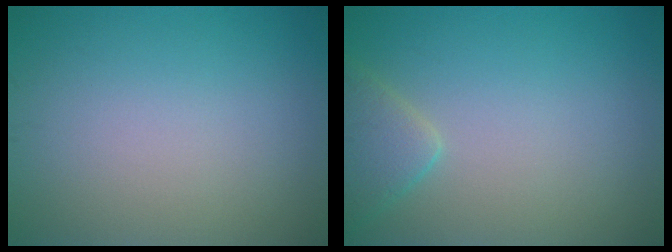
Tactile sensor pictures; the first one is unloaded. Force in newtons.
{"total": 2.6, "press": 2.6, "slide": 0.2}